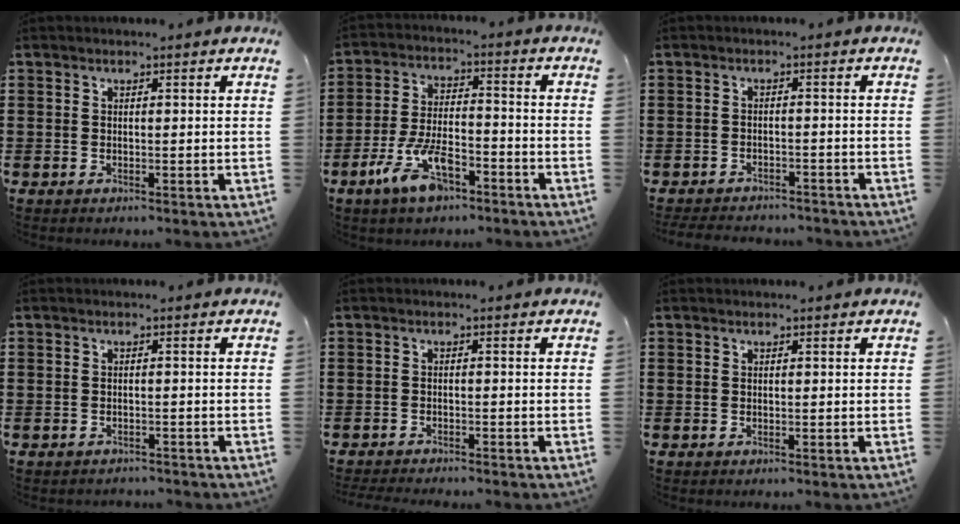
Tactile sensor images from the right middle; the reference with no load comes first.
{"total": 9.4, "force": [-5.2, 3.8, 6.9], "torque": [-0.155, 0.002, -0.099]}
{"total": 2.6, "force": [-2.6, 0.3, 0.1], "torque": [-0.007, -0.003, -0.055]}
{"total": 1.0, "force": [-1.0, 0.2, 0.0], "torque": [-0.004, 0.000, -0.021]}
{"total": 1.6, "force": [-1.6, 0.0, 0.1], "torque": [-0.005, 0.001, -0.033]}
{"total": 0.0}